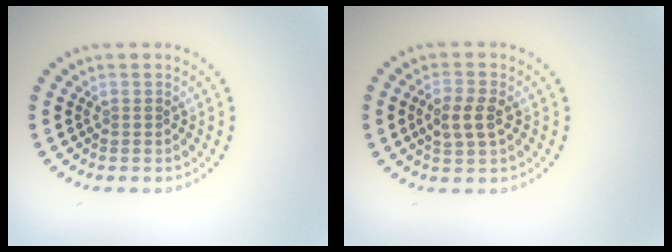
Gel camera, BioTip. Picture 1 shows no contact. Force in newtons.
{"total": 2.6, "press": 2.6, "slide": 0.3}